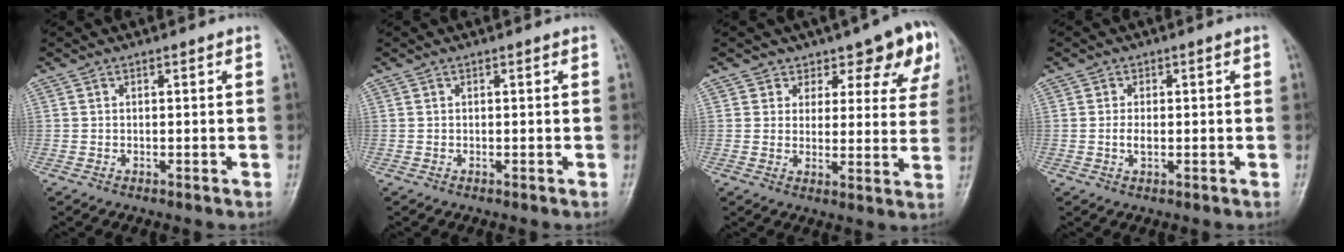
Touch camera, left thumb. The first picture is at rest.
{"total": 0.0}
{"total": 9.8, "force": [6.6, 6.0, 4.0], "torque": [0.003, -0.035, 0.071]}
{"total": 2.1, "force": [-0.2, 1.3, 1.6], "torque": [-0.028, 0.009, -0.004]}